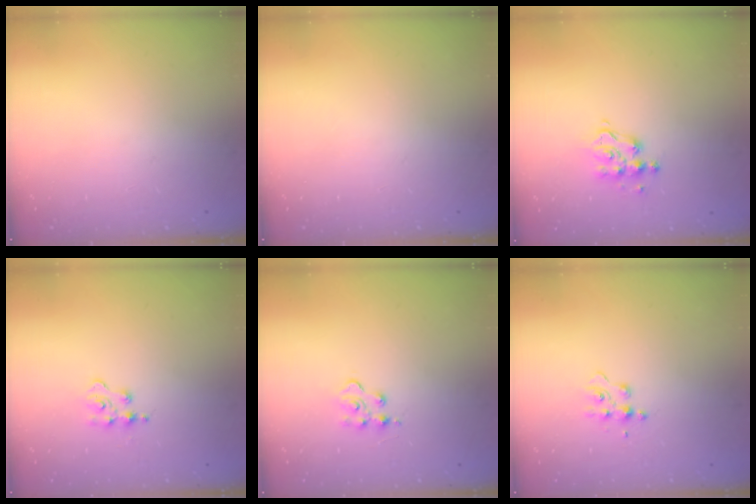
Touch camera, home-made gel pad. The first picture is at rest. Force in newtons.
{"total": 0.0}
{"total": 7.1, "press": 7.1, "slide": 0.2}
{"total": 2.3, "press": 2.3, "slide": 0.3}
{"total": 4.0, "press": 3.9, "slide": 0.6}
{"total": 6.0, "press": 6.0, "slide": 0.7}